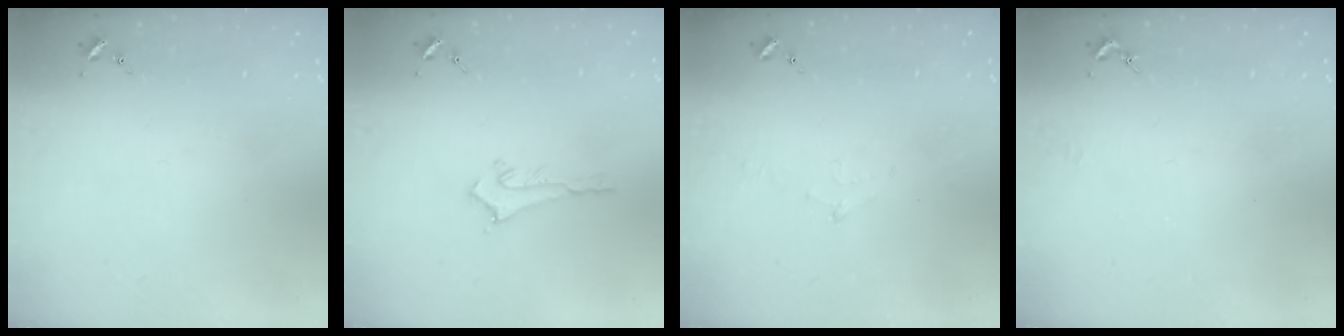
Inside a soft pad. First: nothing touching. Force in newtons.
{"total": 2.8, "press": 2.8, "slide": 0.3}
{"total": 6.7, "press": 6.7, "slide": 0.7}
{"total": 1.4, "press": 1.4, "slide": 0.1}